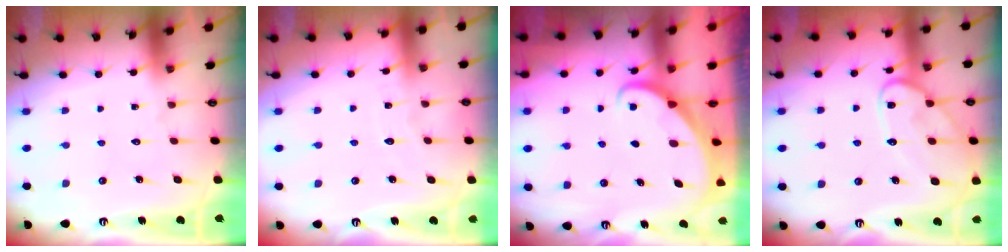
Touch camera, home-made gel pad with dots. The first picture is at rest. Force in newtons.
{"total": 2.9, "press": 2.9, "slide": 0.3}
{"total": 1.8, "press": 1.8, "slide": 0.2}
{"total": 12.9, "press": 12.9, "slide": 1.1}